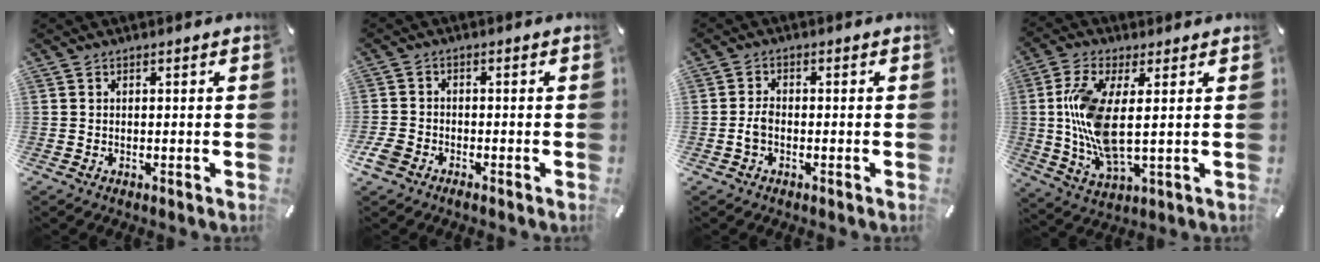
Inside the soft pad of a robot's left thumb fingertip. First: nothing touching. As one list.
[{"total": 3.2, "force": [-2.2, 1.8, 1.4], "torque": [-0.044, 0.004, -0.046]}, {"total": 2.7, "force": [-1.0, 1.6, 2.0], "torque": [-0.043, 0.003, -0.019]}, {"total": 12.9, "force": [1.4, 4.6, 12.0], "torque": [-0.260, -0.019, 0.023]}]